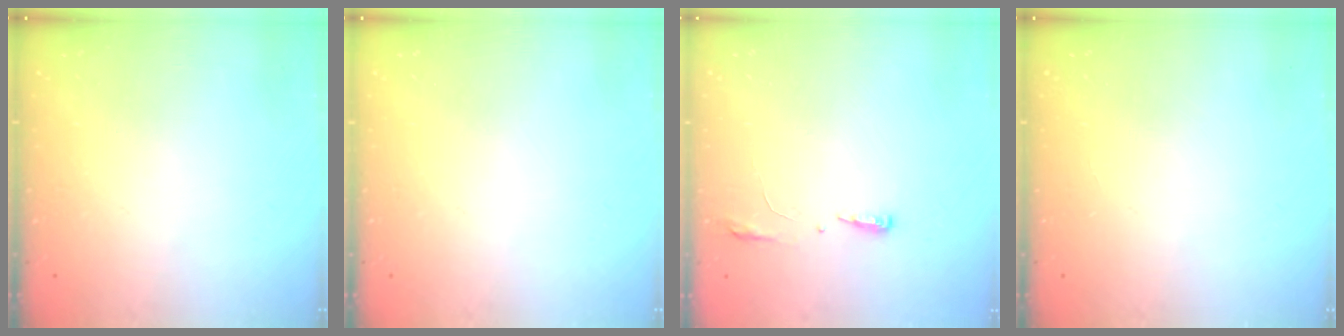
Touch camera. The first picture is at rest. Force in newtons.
{"total": 0.0}
{"total": 3.8, "press": 3.6, "slide": 1.2}
{"total": 0.0}